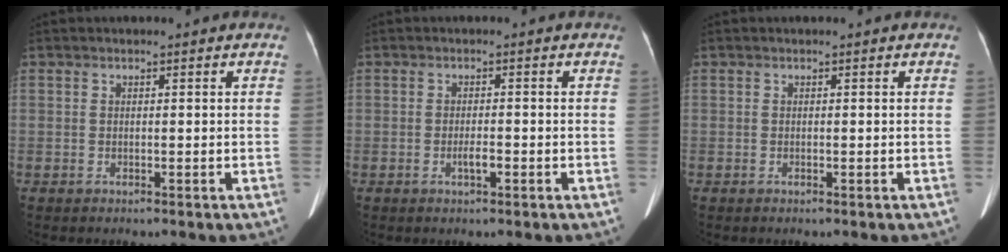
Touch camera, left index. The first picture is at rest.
{"total": 1.7, "force": [-0.8, 0.3, 1.5], "torque": [-0.030, -0.001, -0.014]}
{"total": 0.0}